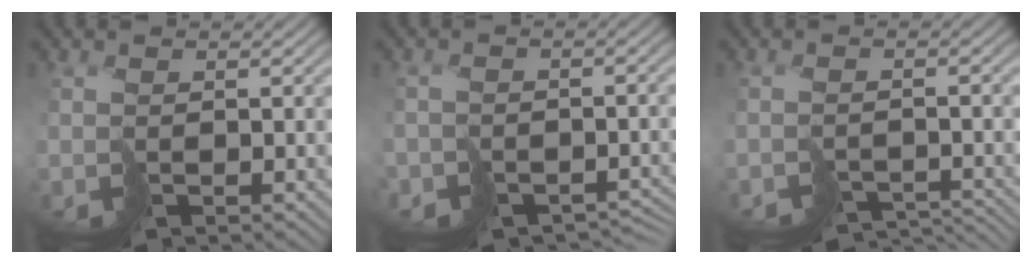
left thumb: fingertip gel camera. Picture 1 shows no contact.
{"total": 6.9, "force": [-5.6, 4.0, 1.0], "torque": [0.005, -0.006, -0.069]}
{"total": 6.0, "force": [-5.8, 1.1, 1.1], "torque": [-0.014, -0.007, -0.082]}